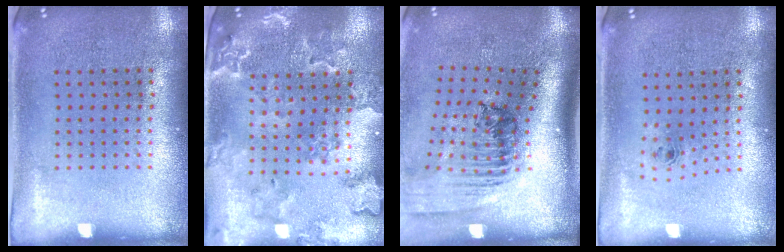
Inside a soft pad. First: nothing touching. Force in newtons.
{"total": 1.8, "press": 1.8, "slide": 0.3}
{"total": 2.5, "press": 1.8, "slide": 1.7}
{"total": 0.7, "press": 0.3, "slide": 0.6}